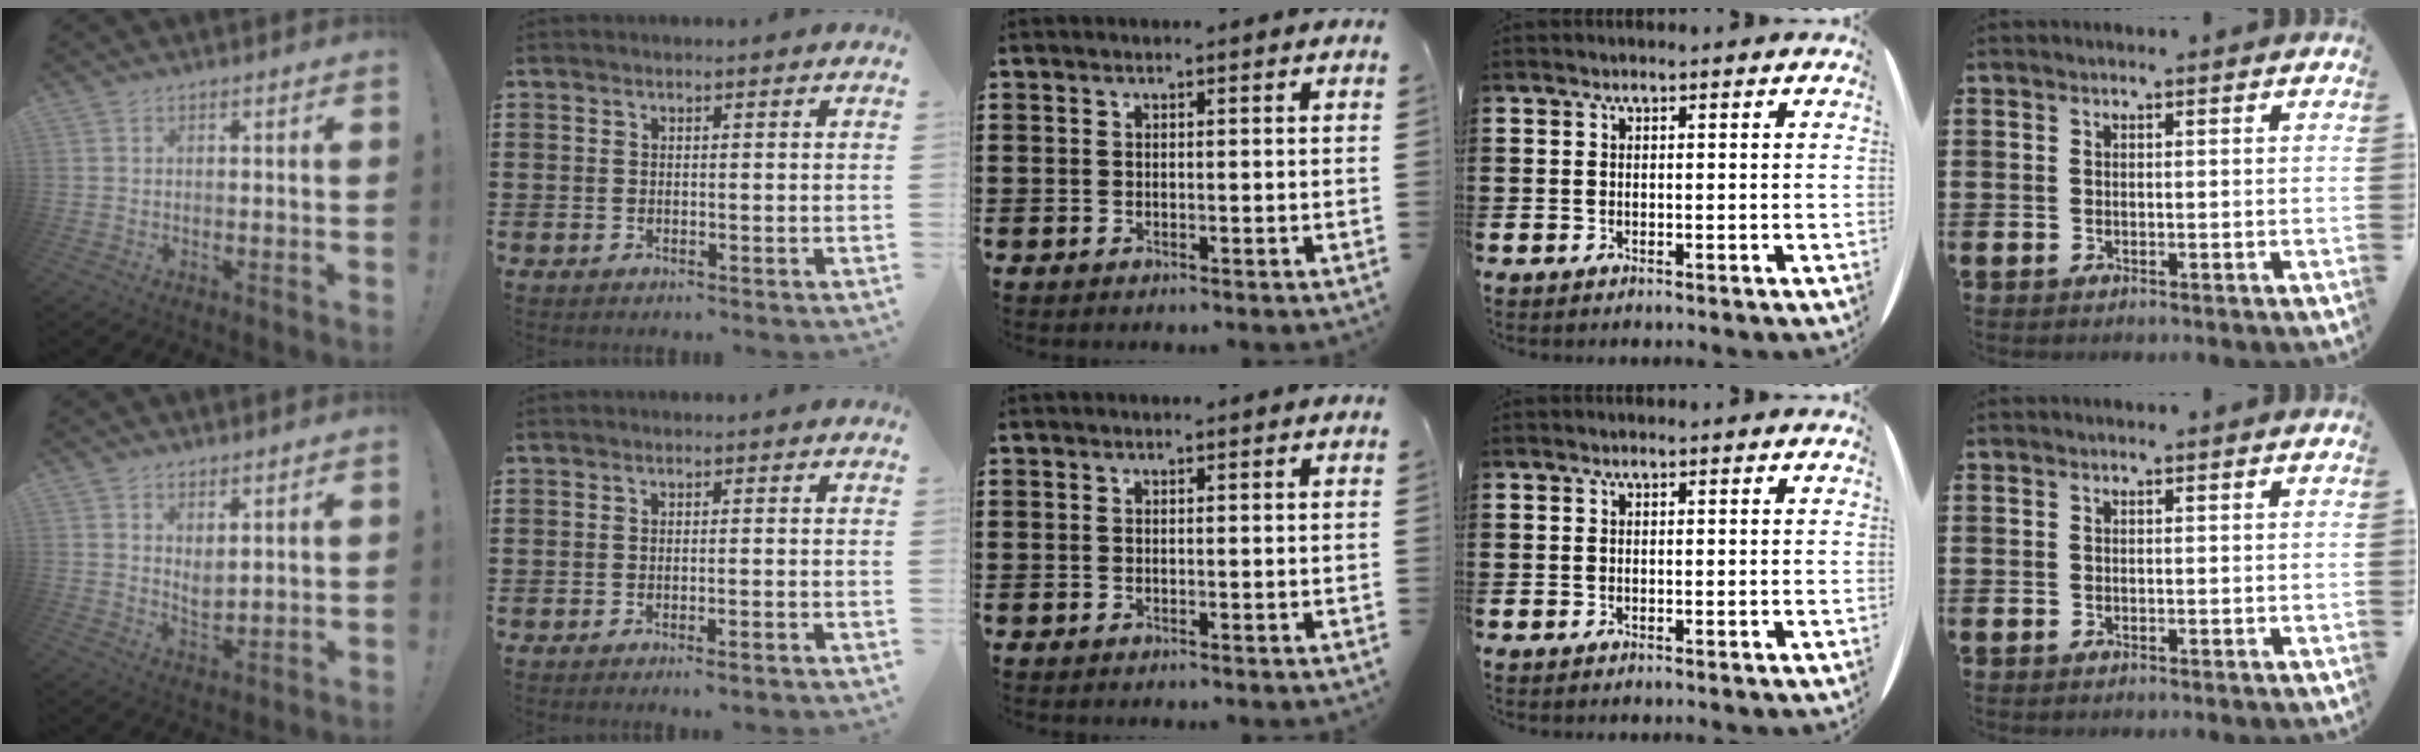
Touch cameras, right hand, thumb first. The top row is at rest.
{"thumb": {"total": 4.0, "force": [2.8, 1.9, 2.1], "torque": [-0.026, -0.022, 0.050]}, "index": {"total": 0.9, "force": [-0.7, -0.1, 0.6], "torque": [-0.012, -0.003, -0.014]}}